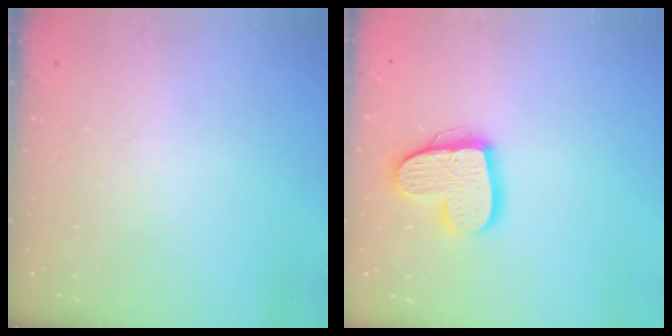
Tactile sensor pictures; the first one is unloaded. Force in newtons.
{"total": 15.0, "press": 14.9, "slide": 1.1}